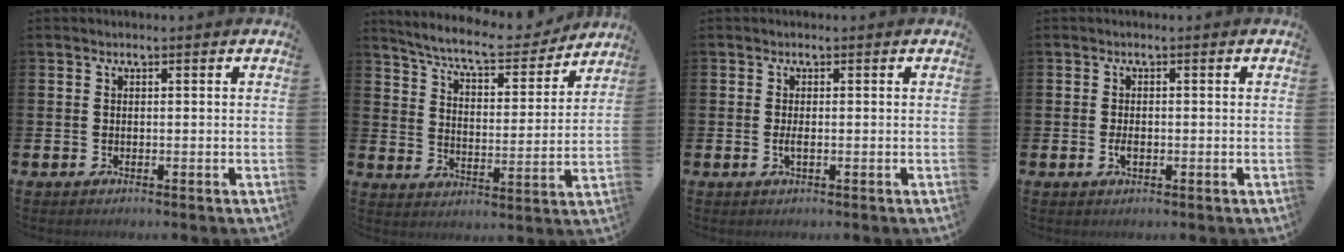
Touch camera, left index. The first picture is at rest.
{"total": 7.8, "force": [7.2, 1.1, 2.6], "torque": [-0.078, -0.049, 0.122]}
{"total": 1.1, "force": [-0.2, 0.3, 1.0], "torque": [-0.026, 0.002, -0.003]}
{"total": 1.6, "force": [-0.4, 0.8, 1.3], "torque": [-0.031, 0.004, -0.007]}